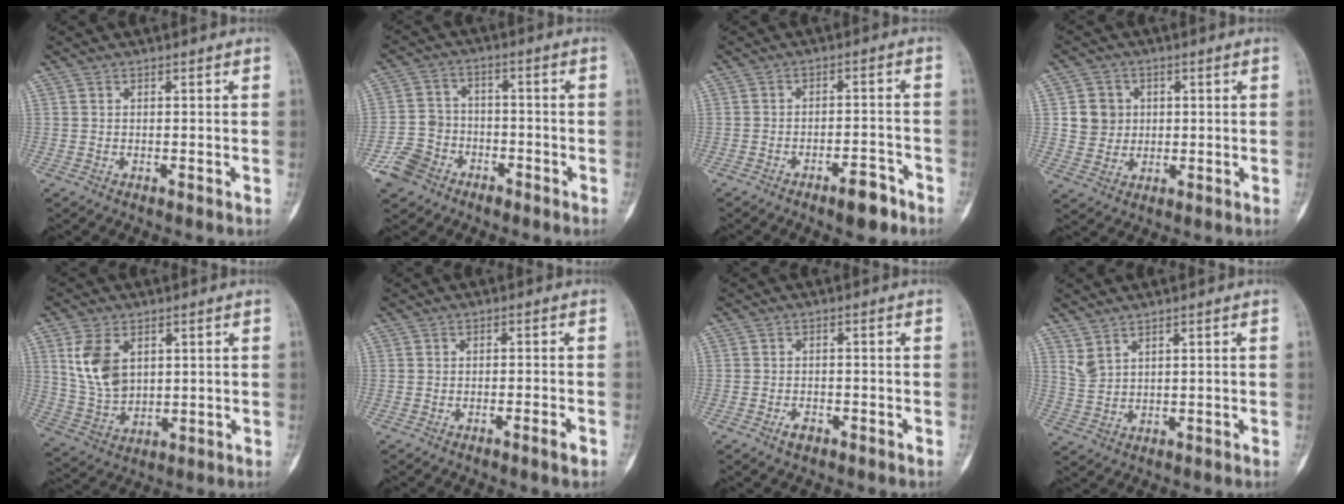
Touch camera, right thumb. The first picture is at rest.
{"total": 8.2, "force": [-4.9, 6.2, 2.3], "torque": [-0.030, 0.032, -0.095]}
{"total": 5.7, "force": [-3.8, 2.0, 3.7], "torque": [-0.047, 0.027, -0.054]}
{"total": 6.2, "force": [1.1, 5.8, 1.8], "torque": [-0.003, 0.000, 0.019]}
{"total": 10.2, "force": [3.4, 6.6, 7.0], "torque": [-0.129, -0.011, 0.080]}
{"total": 2.3, "force": [-1.3, 0.1, 1.8], "torque": [-0.033, 0.003, -0.022]}
{"total": 2.0, "force": [-1.3, 1.1, 1.1], "torque": [-0.021, 0.008, -0.022]}
{"total": 3.3, "force": [2.5, 1.1, 1.8], "torque": [-0.039, -0.016, 0.062]}